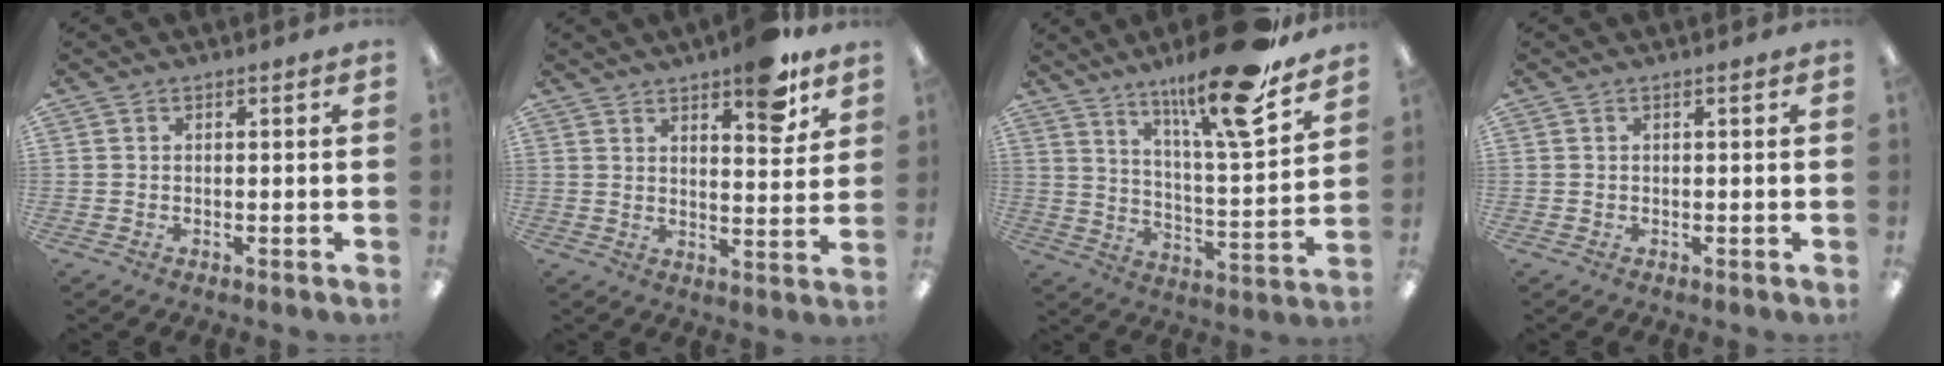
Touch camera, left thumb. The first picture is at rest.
{"total": 9.5, "force": [7.0, 2.9, 5.8], "torque": [-0.065, -0.040, 0.114]}
{"total": 19.2, "force": [14.5, 3.0, 12.2], "torque": [-0.206, -0.092, 0.231]}
{"total": 0.0}